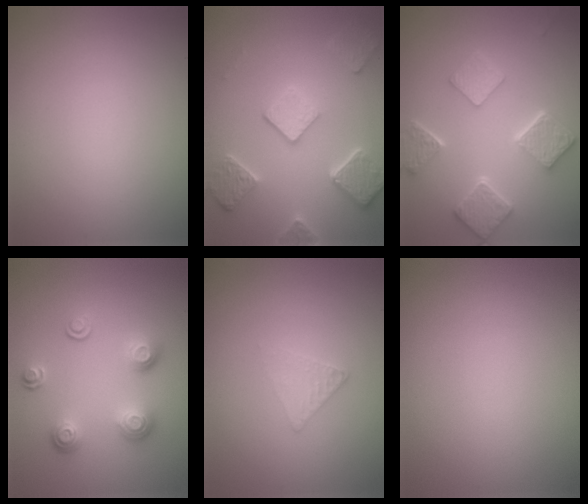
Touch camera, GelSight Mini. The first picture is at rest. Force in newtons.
{"total": 5.3, "press": 4.0, "slide": 3.5}
{"total": 5.5, "press": 4.3, "slide": 3.3}
{"total": 3.4, "press": 2.6, "slide": 2.1}
{"total": 1.4, "press": 1.3, "slide": 0.2}
{"total": 0.0}